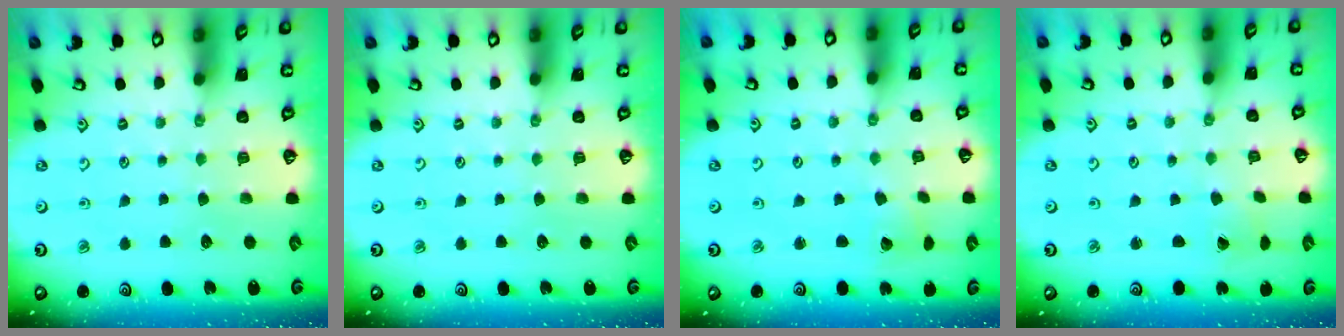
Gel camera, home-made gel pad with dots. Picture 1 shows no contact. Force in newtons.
{"total": 0.0}
{"total": 3.9, "press": 3.9, "slide": 0.4}
{"total": 0.6, "press": 0.6, "slide": 0.0}